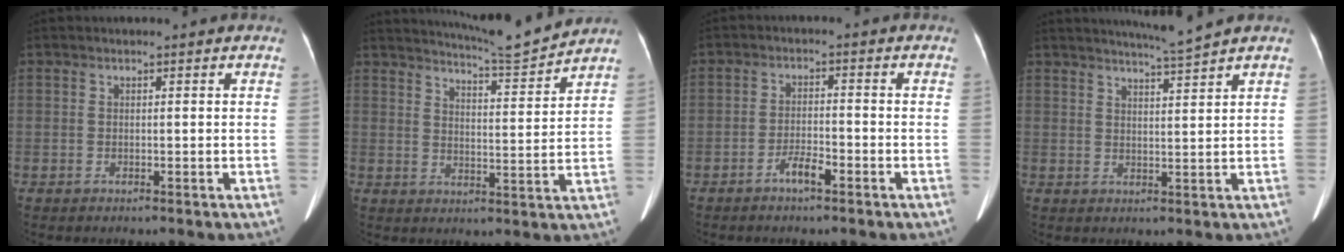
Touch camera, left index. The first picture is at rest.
{"total": 9.5, "force": [9.1, -1.6, 2.0], "torque": [-0.041, -0.022, 0.139]}
{"total": 3.2, "force": [-2.2, 0.6, 2.2], "torque": [-0.040, 0.002, -0.041]}
{"total": 4.3, "force": [3.8, -1.7, 1.2], "torque": [-0.021, -0.011, 0.066]}